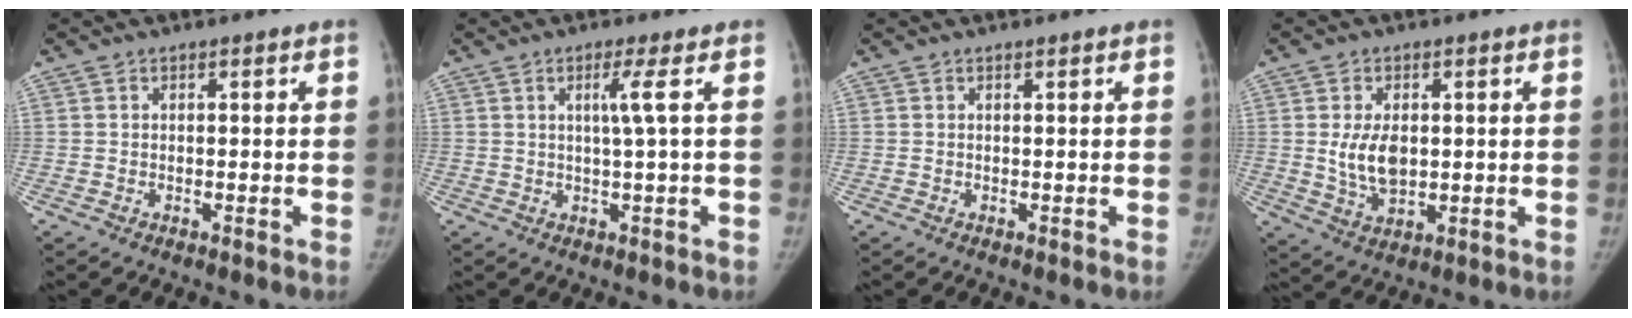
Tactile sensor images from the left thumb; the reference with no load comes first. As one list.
[{"total": 3.0, "force": [0.7, -1.0, 2.7], "torque": [-0.057, -0.005, 0.015]}, {"total": 0.0}, {"total": 7.2, "force": [0.6, 4.3, 5.8], "torque": [-0.096, -0.013, 0.020]}]